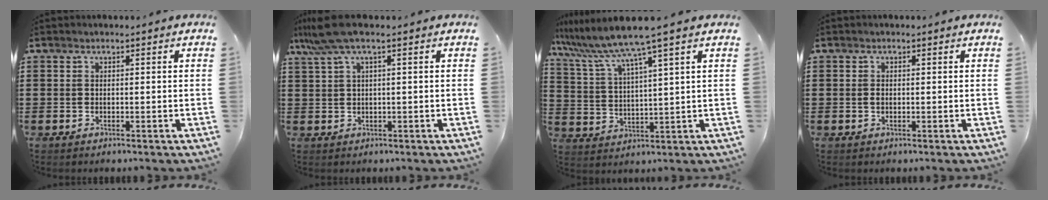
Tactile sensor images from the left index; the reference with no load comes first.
{"total": 4.9, "force": [2.1, 0.4, 4.4], "torque": [-0.103, -0.001, 0.035]}
{"total": 7.7, "force": [6.1, -1.1, 4.5], "torque": [-0.117, -0.043, 0.099]}
{"total": 0.8, "force": [0.0, 0.5, 0.6], "torque": [-0.014, 0.002, -0.002]}